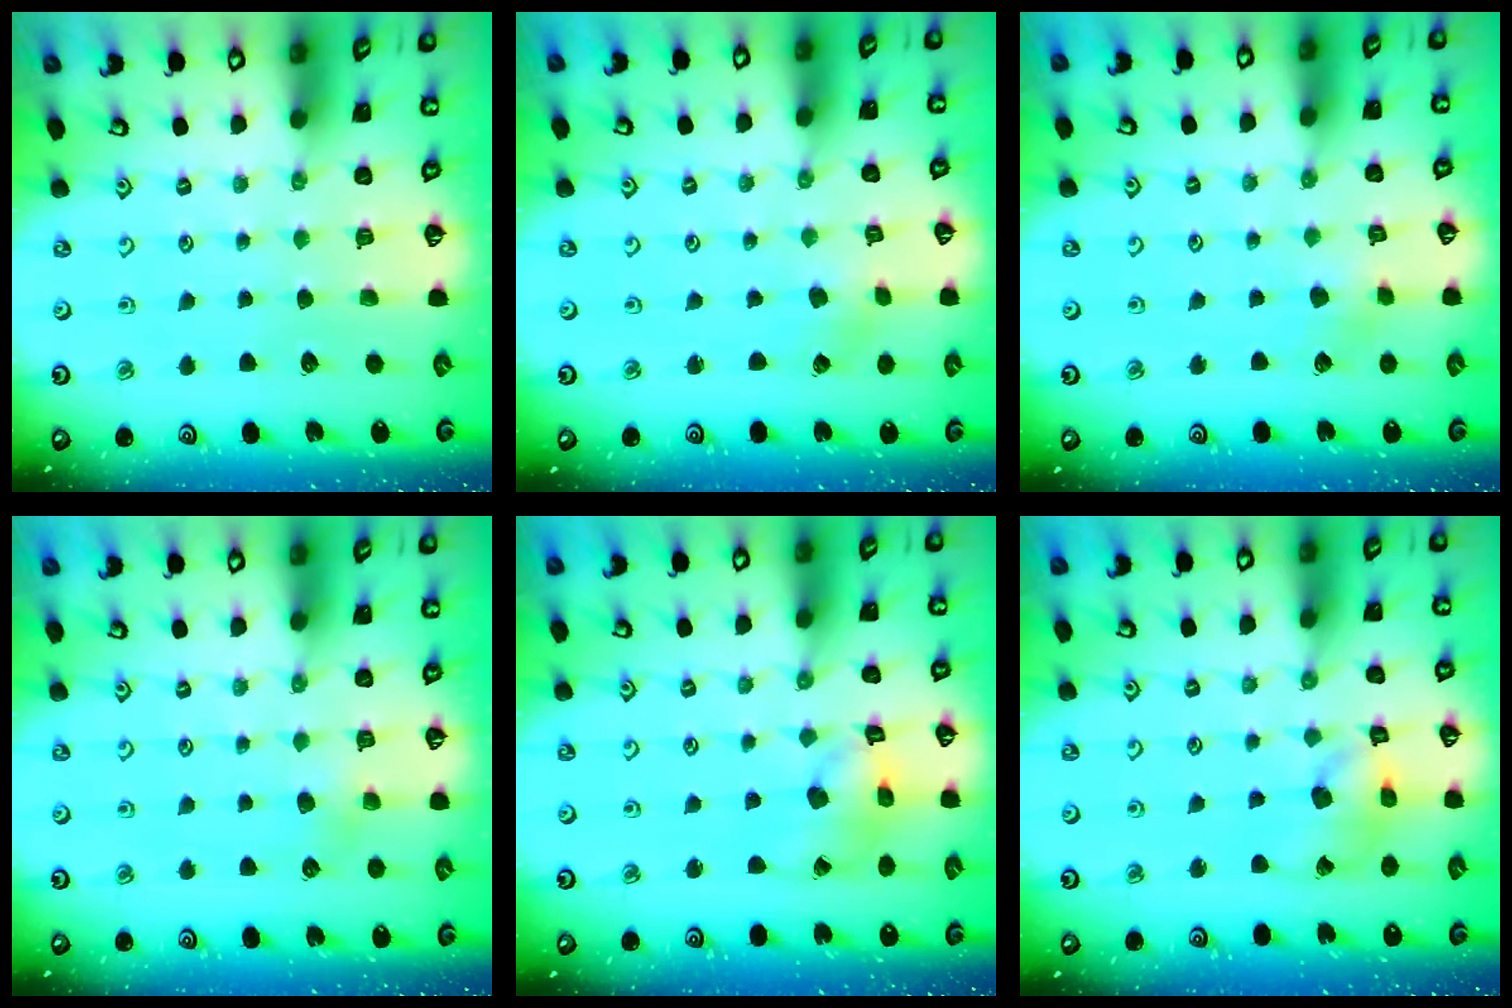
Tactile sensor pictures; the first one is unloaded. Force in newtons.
{"total": 0.6, "press": 0.6, "slide": 0.1}
{"total": 2.9, "press": 2.8, "slide": 0.8}
{"total": 3.4, "press": 3.4, "slide": 0.4}
{"total": 9.3, "press": 9.3, "slide": 1.0}
{"total": 12.1, "press": 12.0, "slide": 1.8}